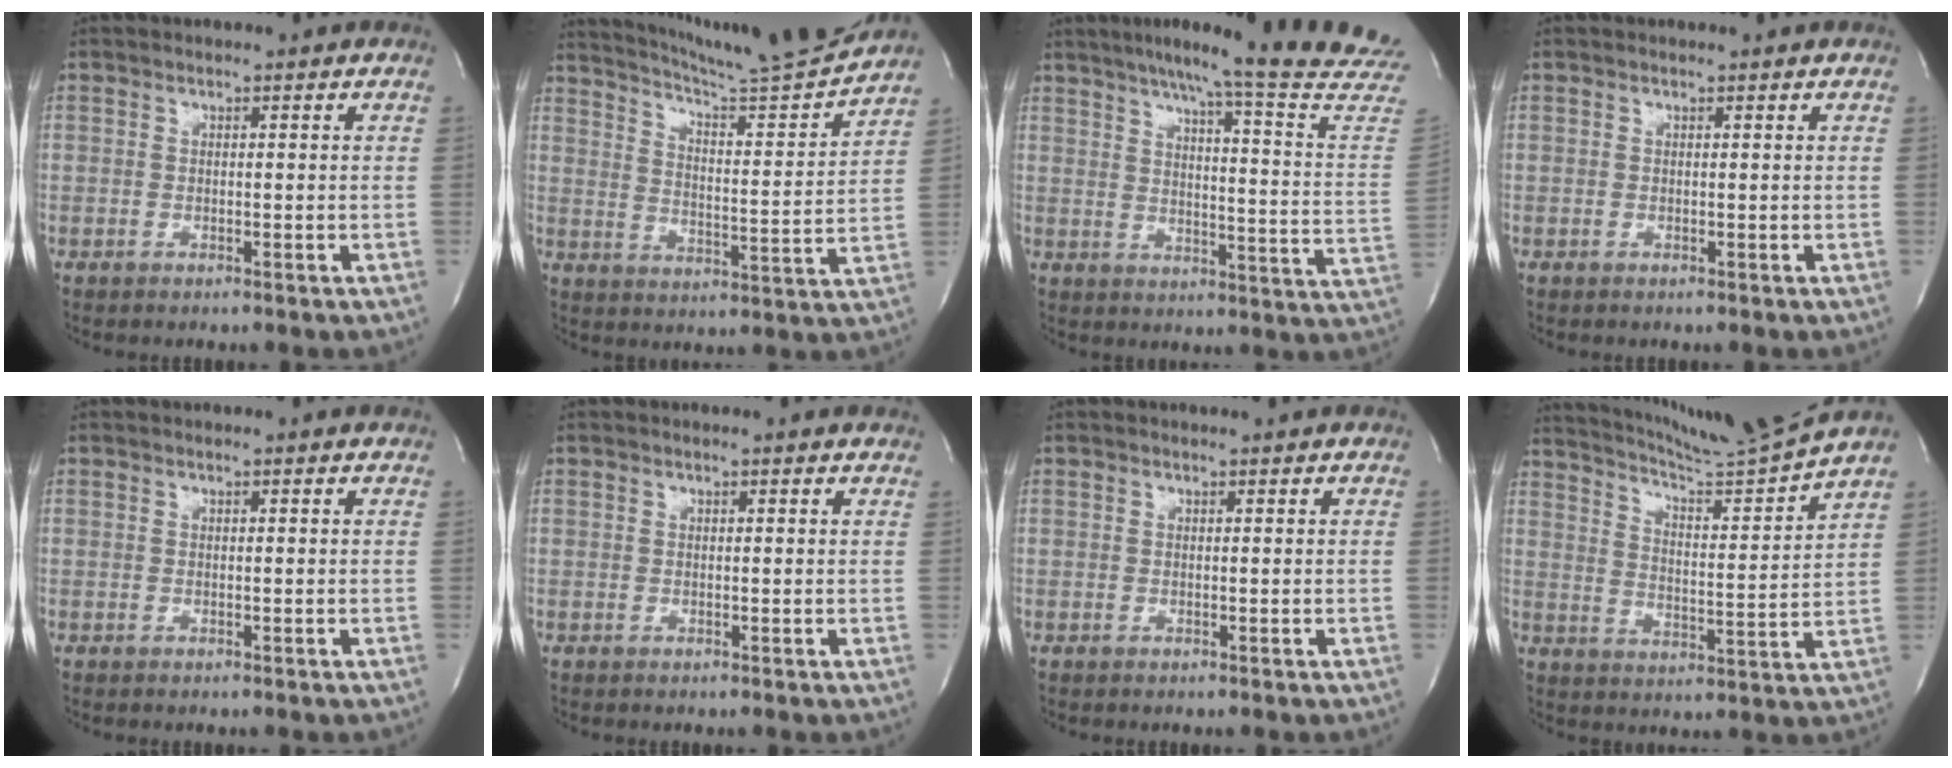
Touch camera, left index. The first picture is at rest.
{"total": 16.7, "force": [15.8, -1.3, 5.4], "torque": [-0.095, -0.046, 0.226]}
{"total": 24.7, "force": [21.6, -1.8, 11.8], "torque": [-0.175, -0.088, 0.263]}
{"total": 0.6, "force": [0.6, -0.1, 0.1], "torque": [-0.004, -0.001, 0.009]}
{"total": 1.3, "force": [1.2, -0.1, 0.4], "torque": [-0.014, 0.011, 0.015]}
{"total": 2.6, "force": [2.4, 0.1, 1.0], "torque": [-0.018, 0.011, 0.020]}
{"total": 0.9, "force": [0.9, -0.2, 0.1], "torque": [-0.007, -0.001, 0.013]}
{"total": 13.9, "force": [13.1, -3.0, 3.7], "torque": [-0.070, -0.050, 0.202]}